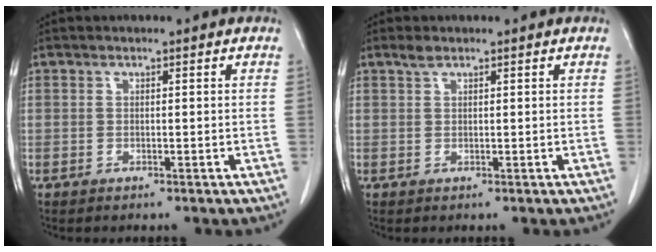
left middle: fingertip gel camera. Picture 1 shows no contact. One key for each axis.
{"total": 1.1, "fx": 0.9, "fy": 0.2, "fz": 0.6, "tx": -0.019, "ty": 0.005, "tz": 0.021}